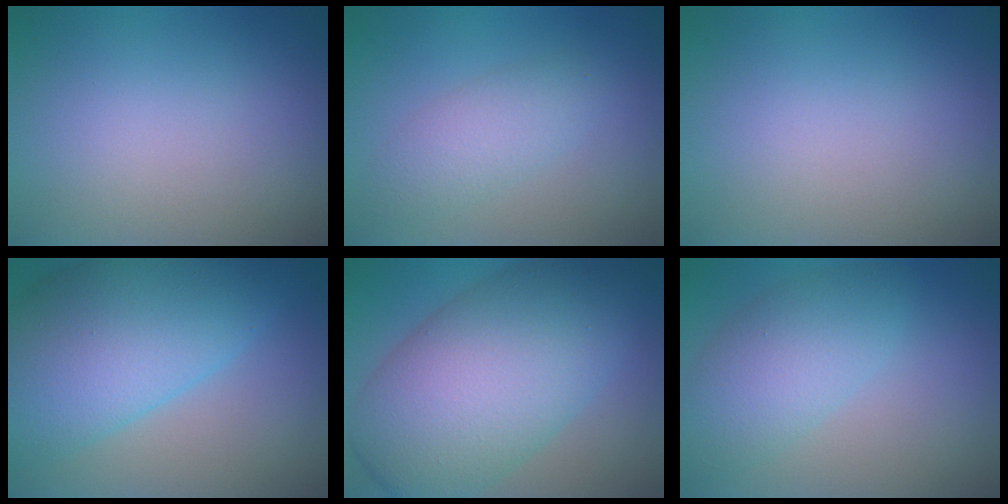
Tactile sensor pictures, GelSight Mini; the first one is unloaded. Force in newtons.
{"total": 2.7, "press": 2.7, "slide": 0.0}
{"total": 0.0}
{"total": 11.5, "press": 11.5, "slide": 0.4}
{"total": 12.2, "press": 12.2, "slide": 0.3}
{"total": 4.7, "press": 4.7, "slide": 0.2}